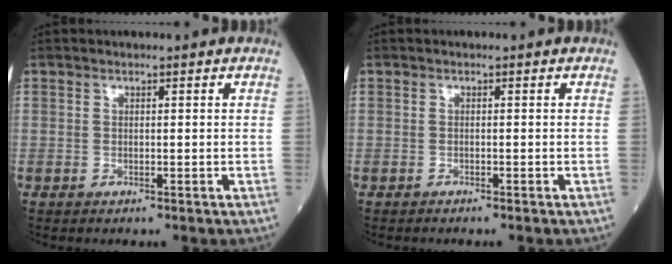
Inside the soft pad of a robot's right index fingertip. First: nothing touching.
{"total": 0.7, "force": [-0.6, -0.1, 0.4], "torque": [-0.006, 0.001, -0.008]}